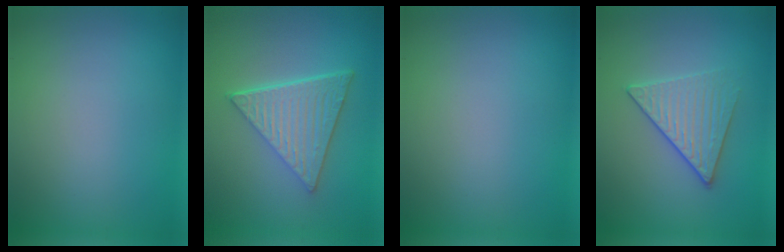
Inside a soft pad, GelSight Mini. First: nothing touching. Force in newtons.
{"total": 6.6, "press": 4.5, "slide": 4.8}
{"total": 0.0}
{"total": 3.4, "press": 3.1, "slide": 1.3}